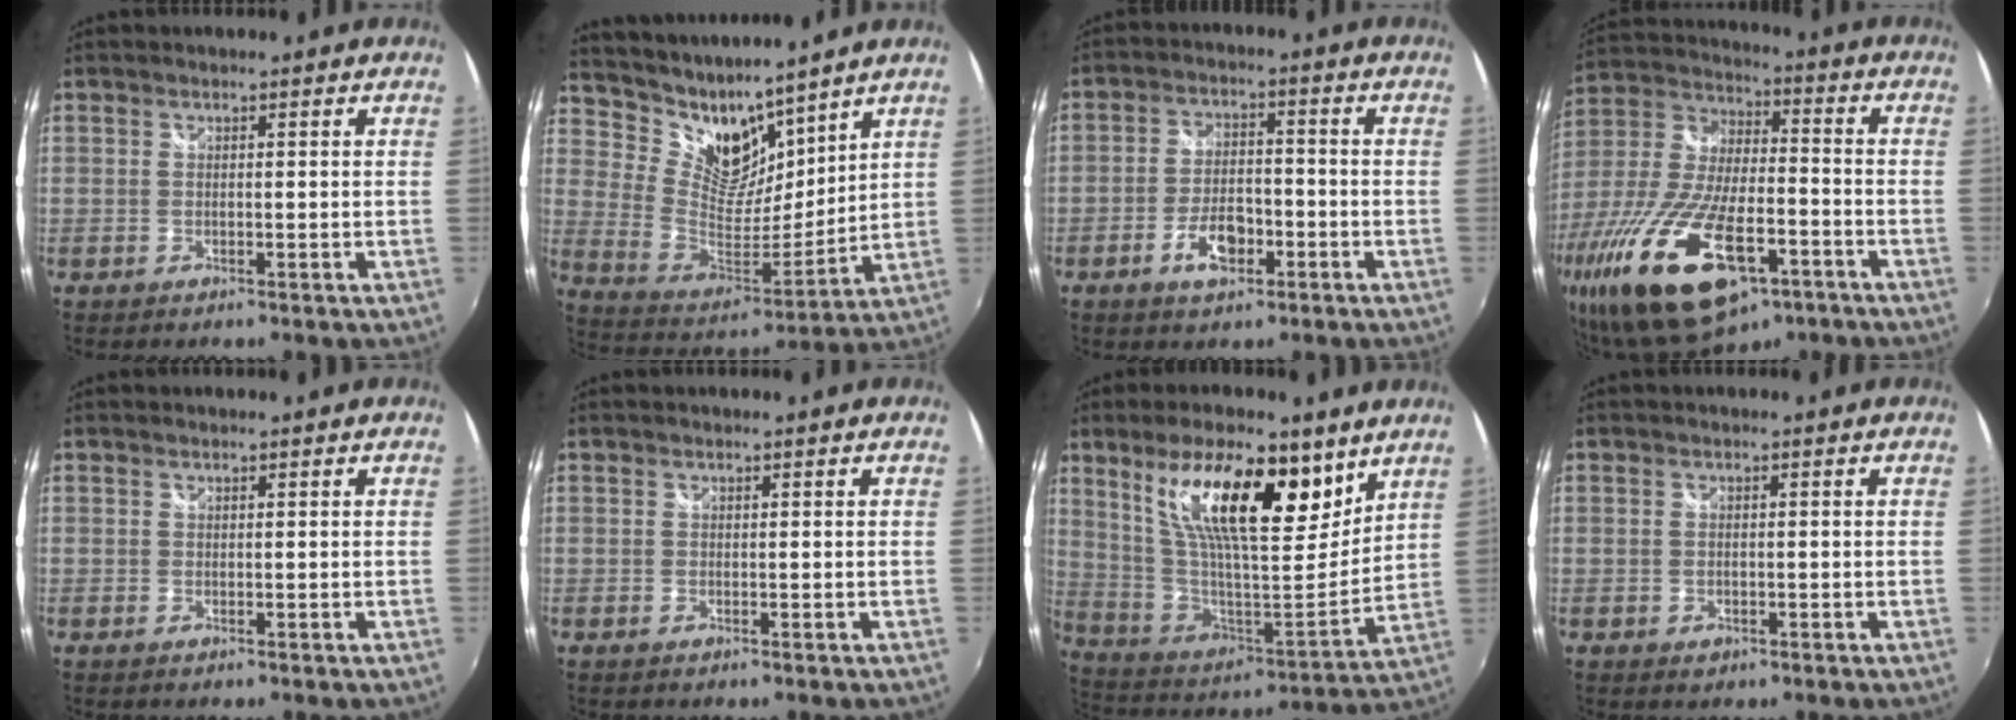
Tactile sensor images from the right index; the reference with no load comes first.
{"total": 13.0, "force": [10.8, 5.9, 4.3], "torque": [-0.090, -0.010, 0.210]}
{"total": 7.0, "force": [-3.5, 3.5, 5.0], "torque": [-0.102, 0.002, -0.057]}
{"total": 29.8, "force": [-14.8, 12.6, 22.5], "torque": [-0.473, -0.059, -0.248]}
{"total": 0.0}
{"total": 0.0}
{"total": 22.3, "force": [12.3, 7.5, 17.0], "torque": [-0.301, 0.015, 0.222]}
{"total": 1.2, "force": [-0.4, 1.0, 0.5], "torque": [-0.010, -0.002, -0.006]}